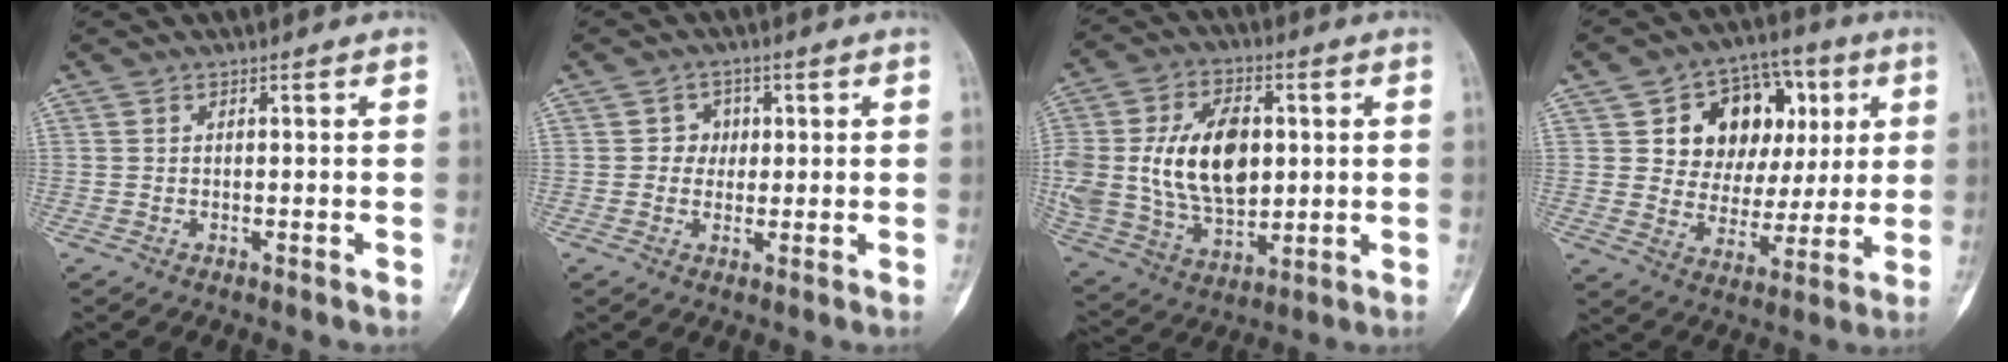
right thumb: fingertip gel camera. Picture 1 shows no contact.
{"total": 3.4, "force": [0.6, 3.2, 1.0], "torque": [0.016, 0.007, 0.001]}
{"total": 21.0, "force": [2.4, 13.6, 15.8], "torque": [-0.291, -0.007, 0.057]}
{"total": 16.8, "force": [4.9, 12.7, 9.9], "torque": [-0.086, 0.006, 0.085]}